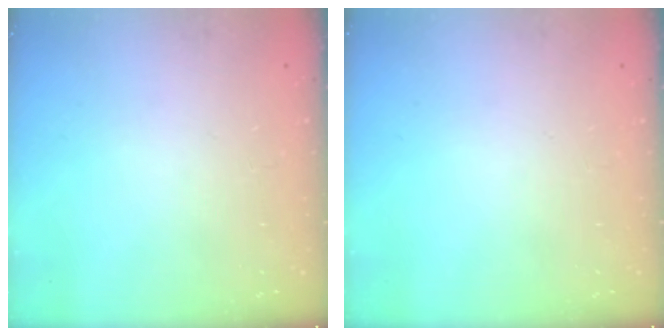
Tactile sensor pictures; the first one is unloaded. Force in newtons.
{"total": 0.0}